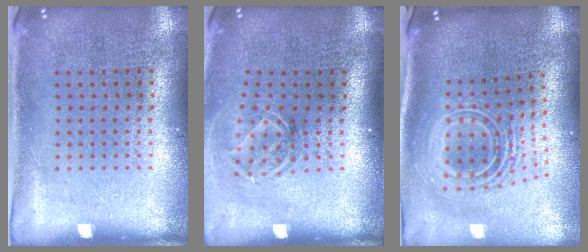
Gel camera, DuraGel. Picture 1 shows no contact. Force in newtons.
{"total": 1.8, "press": 1.3, "slide": 1.2}
{"total": 2.6, "press": 1.8, "slide": 1.9}